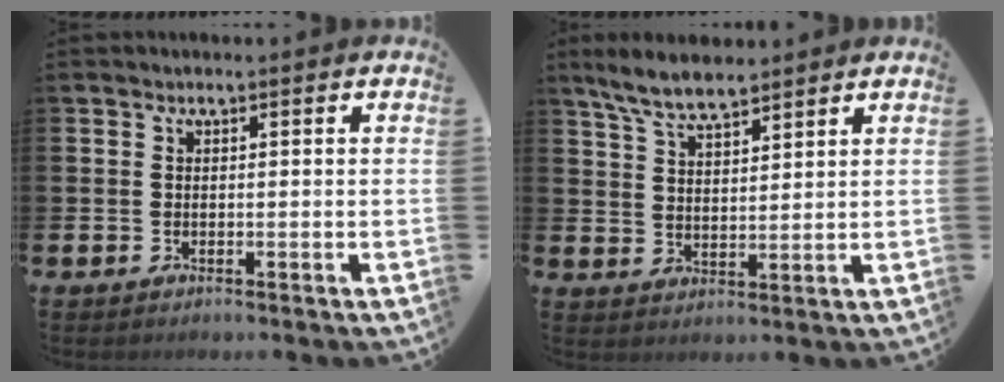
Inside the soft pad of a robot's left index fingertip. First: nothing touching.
{"total": 6.5, "force": [5.9, 1.2, 2.3], "torque": [-0.067, -0.014, 0.110]}